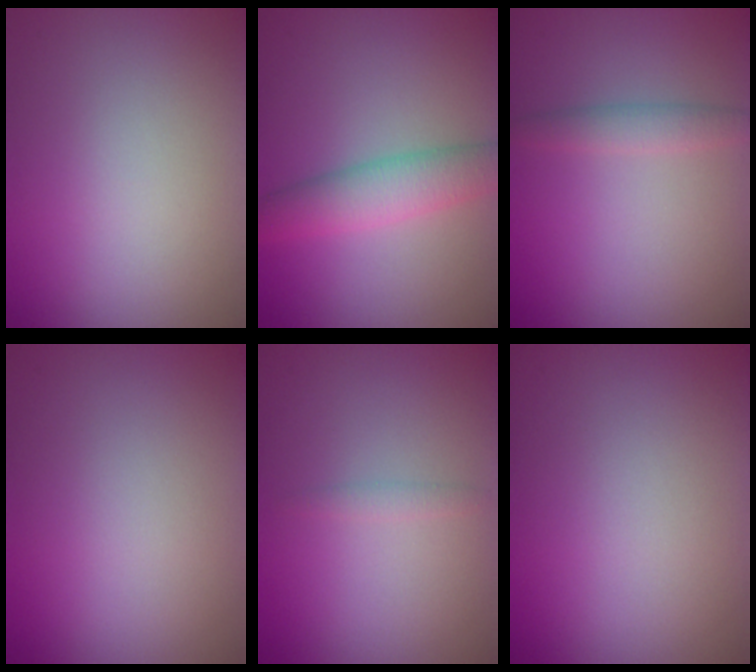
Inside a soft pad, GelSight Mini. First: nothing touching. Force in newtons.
{"total": 3.9, "press": 3.9, "slide": 0.1}
{"total": 1.7, "press": 1.7, "slide": 0.0}
{"total": 0.0}
{"total": 0.8, "press": 0.8, "slide": 0.0}
{"total": 0.0}